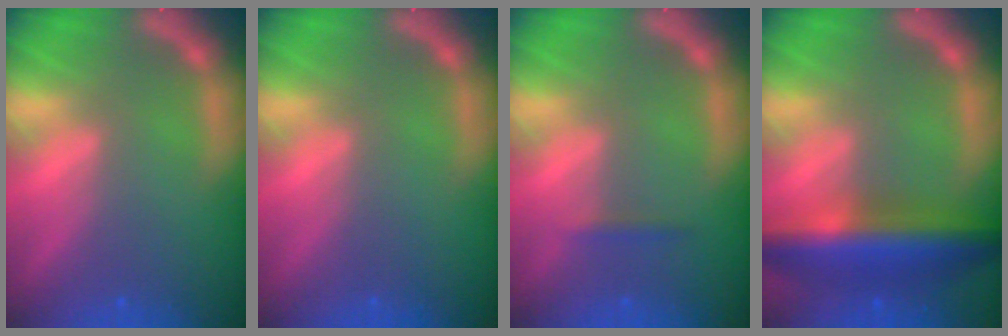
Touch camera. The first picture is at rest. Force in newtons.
{"total": 0.0}
{"total": 0.9}
{"total": 8.5}